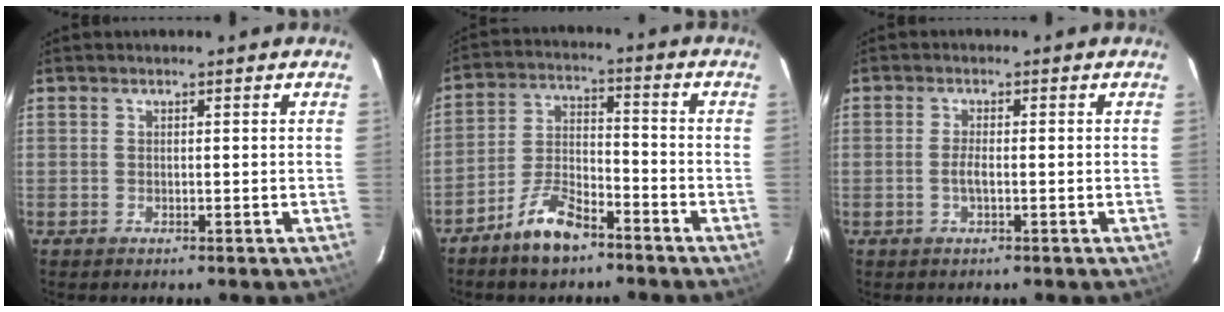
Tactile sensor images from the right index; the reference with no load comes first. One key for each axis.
{"total": 9.0, "fx": -6.7, "fy": 3.3, "fz": 5.0, "tx": -0.112, "ty": 0.009, "tz": -0.124}
{"total": 2.1, "fx": -0.6, "fy": 0.3, "fz": 1.9, "tx": -0.040, "ty": -0.001, "tz": -0.011}